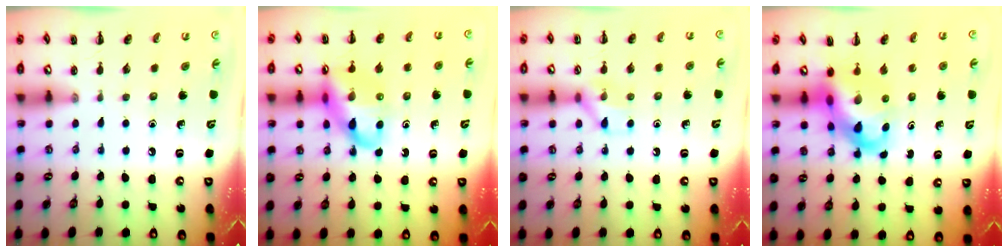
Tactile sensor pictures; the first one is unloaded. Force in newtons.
{"total": 15.6, "press": 15.3, "slide": 3.2}
{"total": 8.4, "press": 8.3, "slide": 0.5}
{"total": 10.7, "press": 10.3, "slide": 3.1}